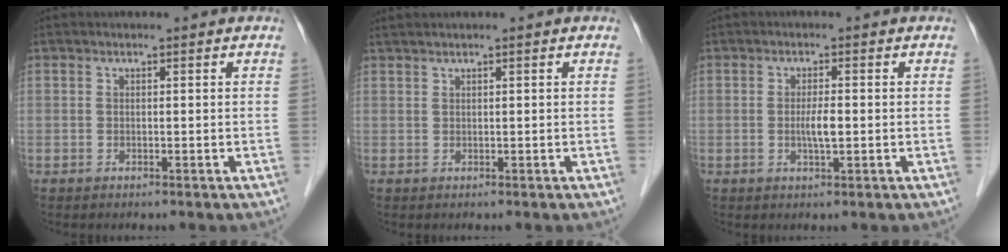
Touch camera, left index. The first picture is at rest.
{"total": 1.6, "force": [1.3, -0.2, 1.0], "torque": [-0.023, 0.017, 0.030]}
{"total": 2.7, "force": [-0.2, 0.3, 2.7], "torque": [-0.053, -0.002, -0.002]}